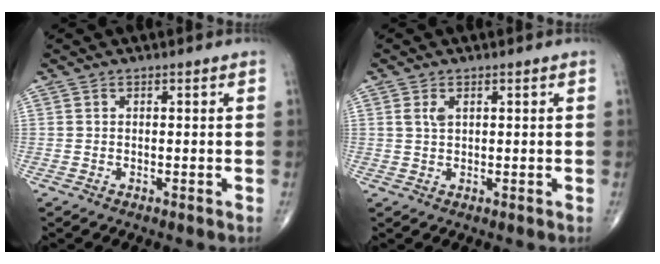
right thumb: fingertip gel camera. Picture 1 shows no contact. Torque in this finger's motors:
{"motor_torque": [-0.22, -0.37, 0.22, -0.17, 0.00]}